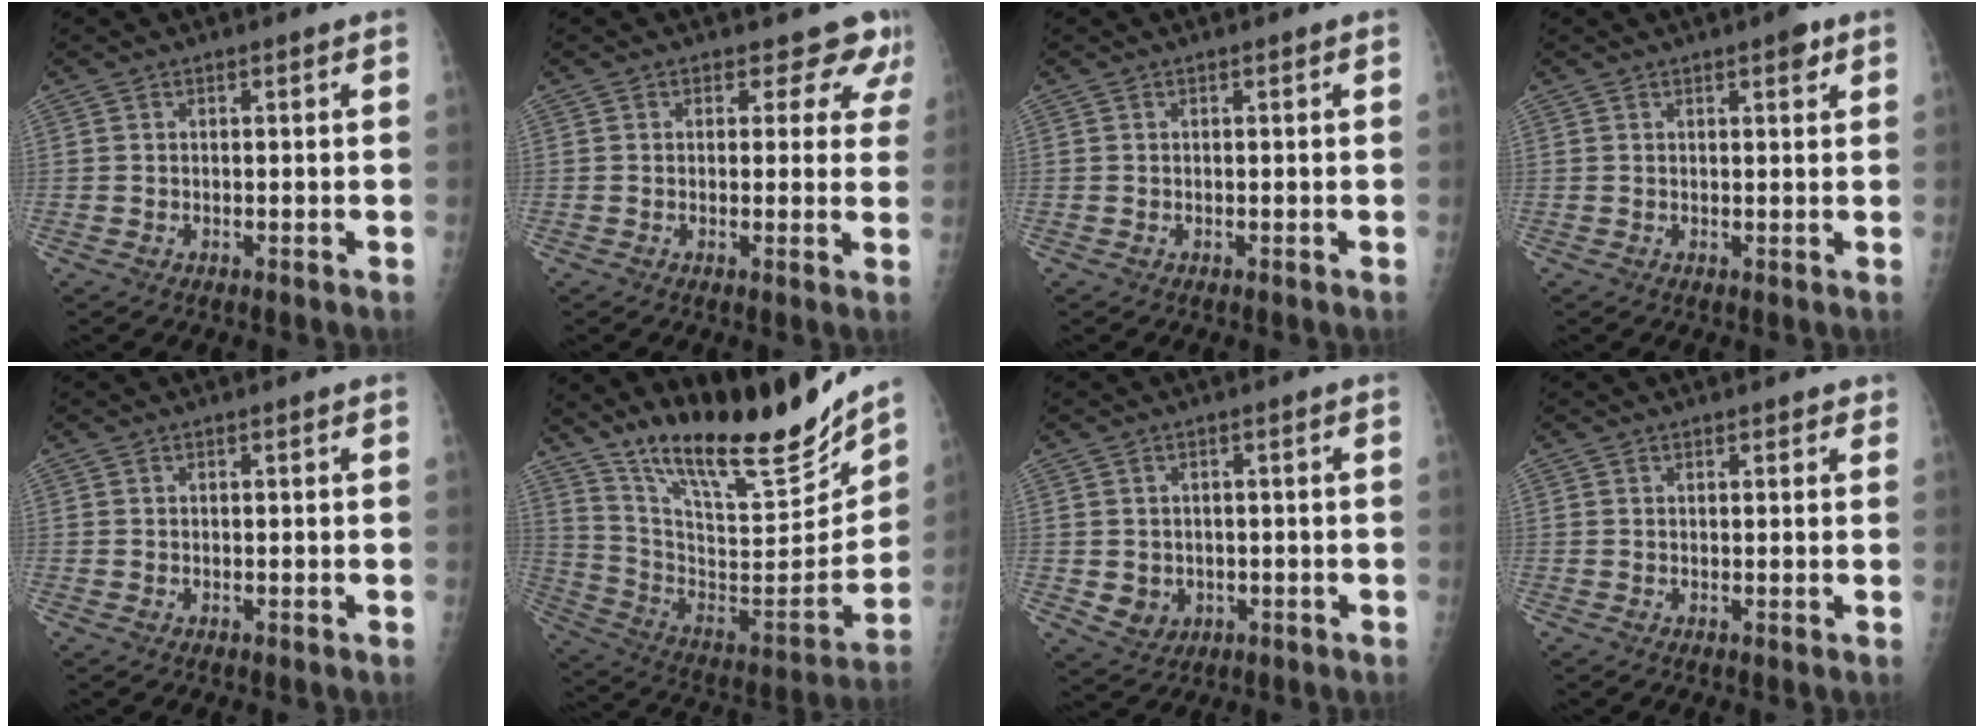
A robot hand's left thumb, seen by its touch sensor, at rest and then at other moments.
{"total": 6.0, "force": [4.8, 3.5, 0.9], "torque": [0.033, -0.020, 0.033]}
{"total": 0.0}
{"total": 2.5, "force": [1.4, 0.8, 1.8], "torque": [-0.018, -0.003, 0.016]}
{"total": 0.0}
{"total": 24.9, "force": [19.6, 6.0, 14.0], "torque": [-0.195, -0.099, 0.327]}
{"total": 4.5, "force": [-0.7, 4.0, 1.9], "torque": [-0.016, 0.001, 0.002]}
{"total": 1.4, "force": [1.0, 0.8, 0.6], "torque": [0.003, -0.004, 0.008]}